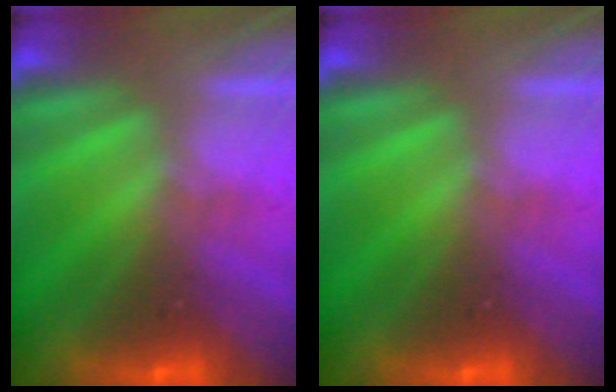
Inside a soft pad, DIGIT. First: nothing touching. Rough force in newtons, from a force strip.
{"total": 0.0}